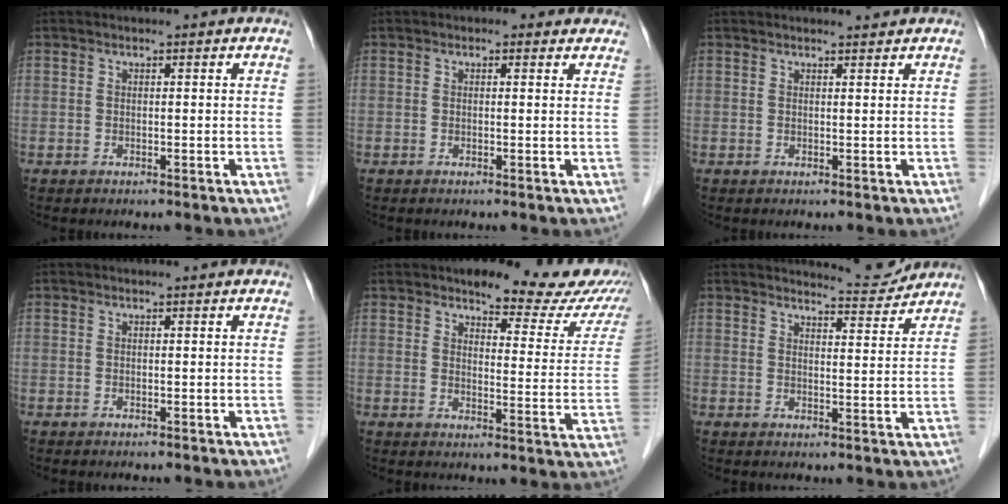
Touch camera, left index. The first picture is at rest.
{"total": 1.7, "force": [1.2, 1.1, 0.5], "torque": [0.001, 0.006, 0.003]}
{"total": 1.3, "force": [1.3, 0.0, 0.1], "torque": [-0.008, -0.001, 0.020]}
{"total": 0.0}
{"total": 16.1, "force": [13.9, 5.3, 6.4], "torque": [-0.034, -0.015, 0.134]}
{"total": 4.4, "force": [4.4, -0.2, -0.5], "torque": [-0.006, -0.018, 0.058]}